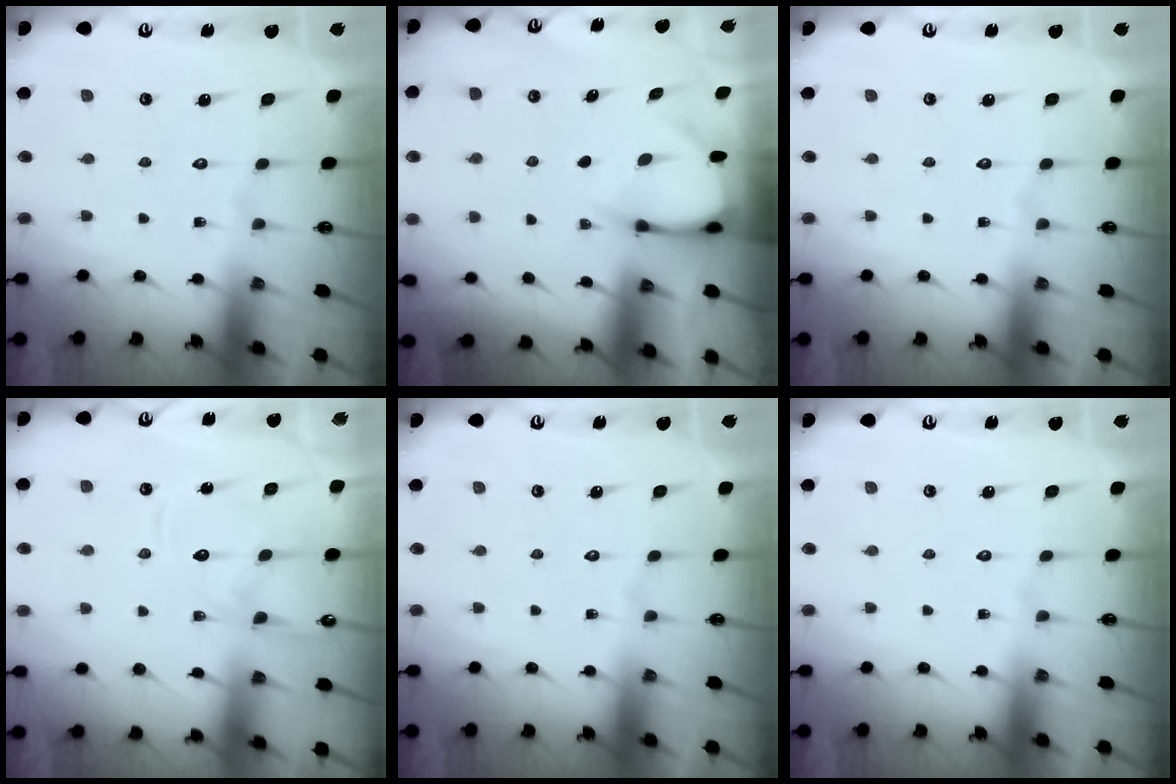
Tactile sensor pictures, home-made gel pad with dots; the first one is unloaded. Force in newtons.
{"total": 3.6, "press": 3.5, "slide": 0.3}
{"total": 0.0}
{"total": 13.6, "press": 13.6, "slide": 1.3}
{"total": 0.0}
{"total": 0.0}